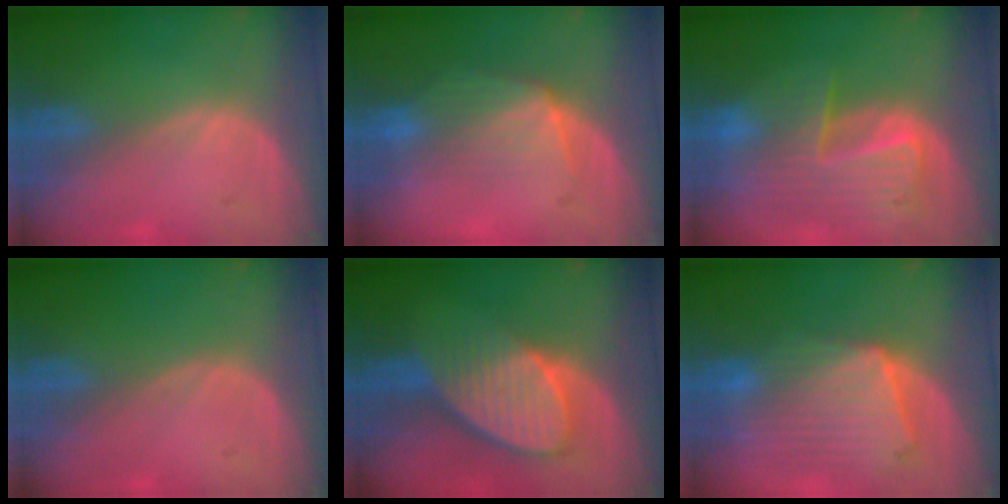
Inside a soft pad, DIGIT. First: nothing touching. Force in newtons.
{"total": 6.9, "press": 6.4, "slide": 2.7}
{"total": 10.0, "press": 8.7, "slide": 5.0}
{"total": 0.0}
{"total": 9.0, "press": 8.1, "slide": 4.0}
{"total": 10.7, "press": 9.3, "slide": 5.3}